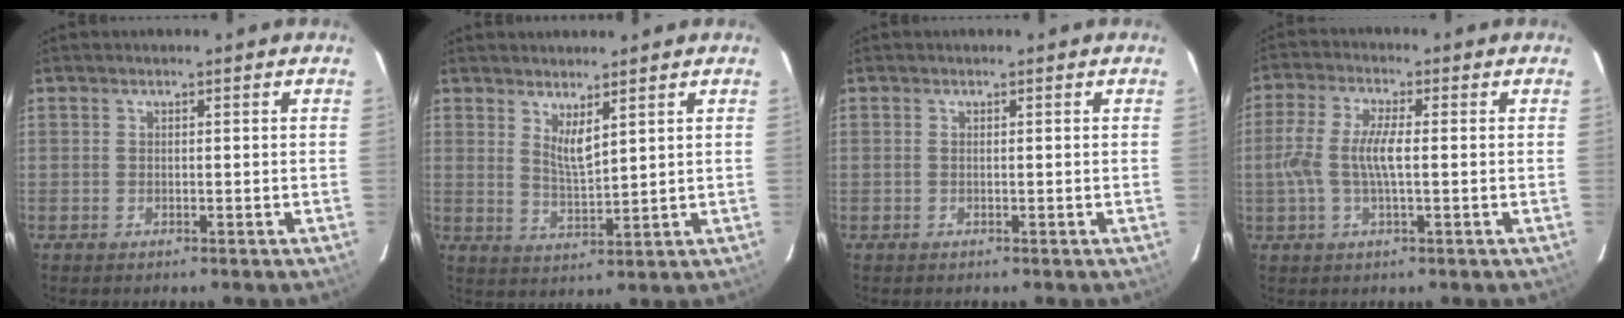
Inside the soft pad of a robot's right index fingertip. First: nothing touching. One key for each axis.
{"total": 4.3, "fx": 2.8, "fy": 0.9, "fz": 3.2, "tx": -0.057, "ty": -0.011, "tz": 0.049}
{"total": 0.0}
{"total": 7.5, "fx": -0.4, "fy": 2.0, "fz": 7.2, "tx": -0.151, "ty": 0.005, "tz": -0.006}